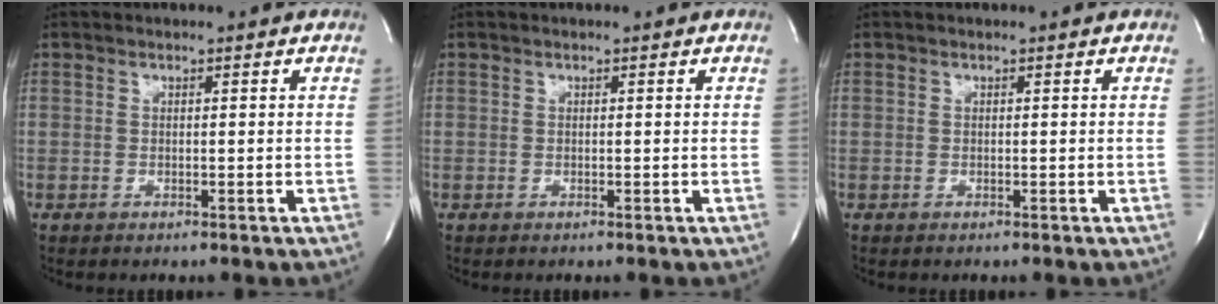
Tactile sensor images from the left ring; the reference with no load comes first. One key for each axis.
{"total": 0.0}
{"total": 0.0}